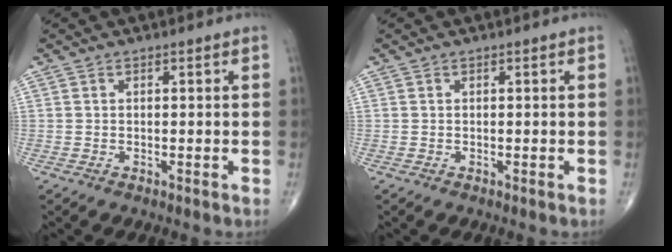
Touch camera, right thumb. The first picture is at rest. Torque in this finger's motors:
{"motor_torque": [0.00, 0.00, -0.01, 0.01, 0.00]}